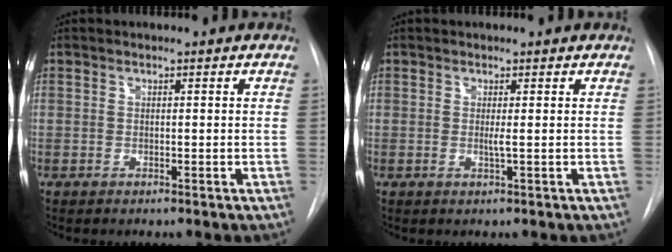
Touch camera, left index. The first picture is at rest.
{"total": 0.9, "force": [0.0, -0.3, 0.9], "torque": [-0.020, -0.005, -0.001]}